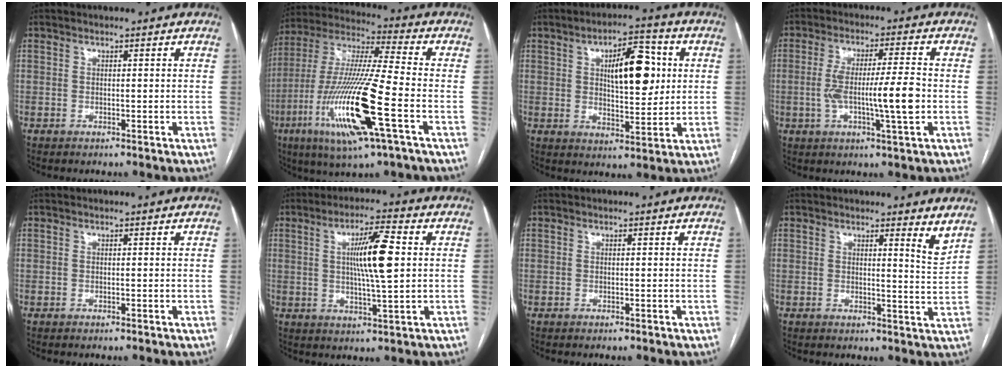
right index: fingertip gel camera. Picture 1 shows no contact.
{"total": 20.3, "force": [-7.0, 1.3, 19.1], "torque": [-0.412, -0.030, -0.132]}
{"total": 11.0, "force": [2.7, 4.0, 10.0], "torque": [-0.153, 0.015, 0.045]}
{"total": 10.1, "force": [-1.5, 0.5, 10.0], "torque": [-0.179, 0.003, -0.027]}
{"total": 0.0}
{"total": 9.4, "force": [1.5, 0.6, 9.3], "torque": [-0.163, 0.002, 0.026]}
{"total": 0.0}
{"total": 3.2, "force": [2.6, -0.1, 1.8], "torque": [-0.028, -0.030, 0.025]}